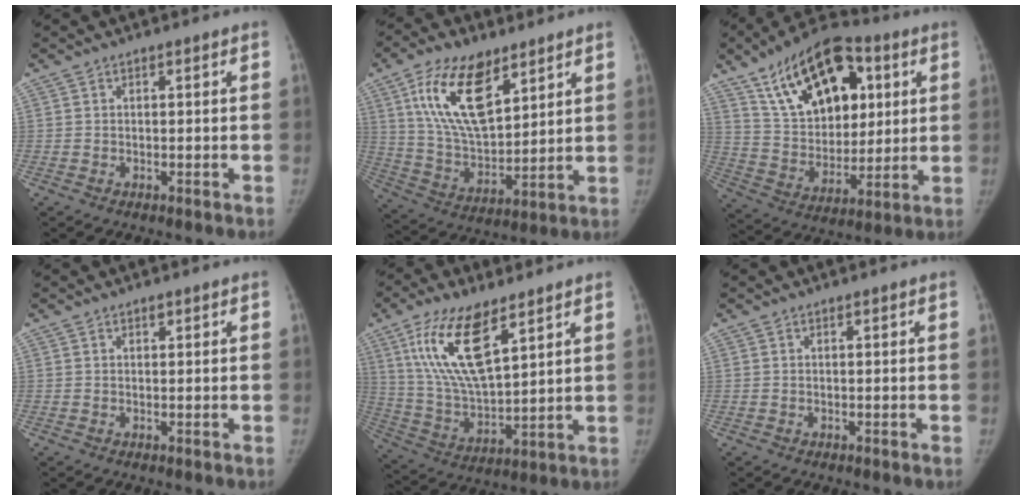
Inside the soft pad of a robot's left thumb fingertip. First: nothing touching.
{"total": 18.0, "force": [9.1, 8.8, 12.7], "torque": [-0.203, -0.040, 0.175]}
{"total": 23.6, "force": [9.9, 13.9, 16.3], "torque": [-0.227, -0.018, 0.169]}
{"total": 0.7, "force": [0.4, 0.4, 0.3], "torque": [-0.001, -0.002, 0.006]}
{"total": 17.0, "force": [8.7, 6.5, 13.1], "torque": [-0.240, -0.034, 0.172]}
{"total": 0.0}